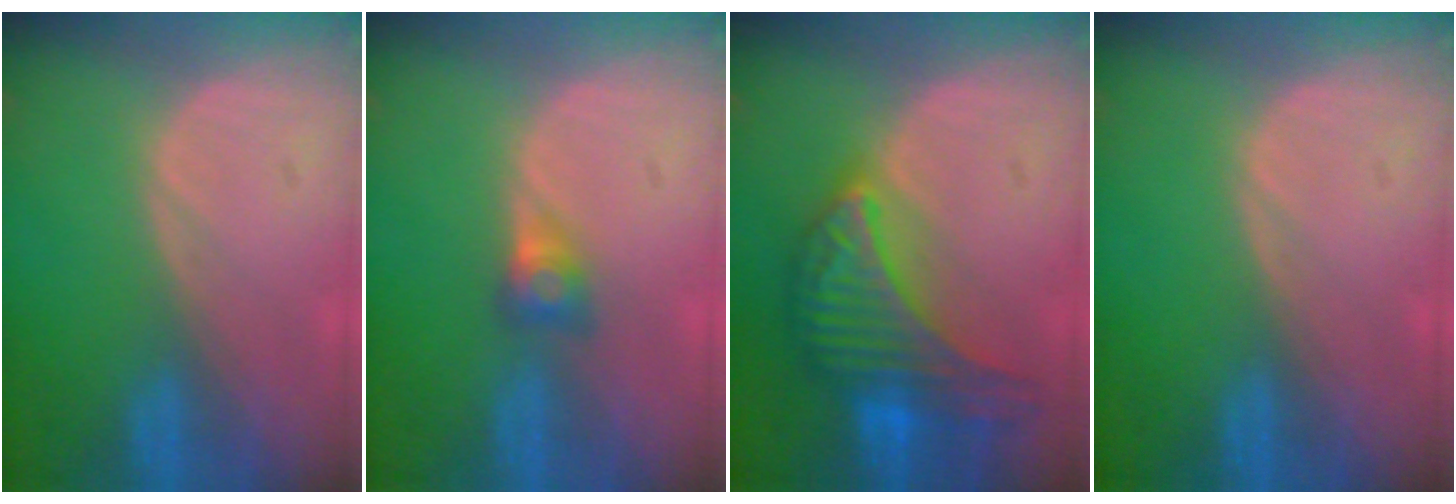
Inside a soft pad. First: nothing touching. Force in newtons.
{"total": 2.6, "press": 2.3, "slide": 1.0}
{"total": 10.0, "press": 10.0, "slide": 0.5}
{"total": 0.0}